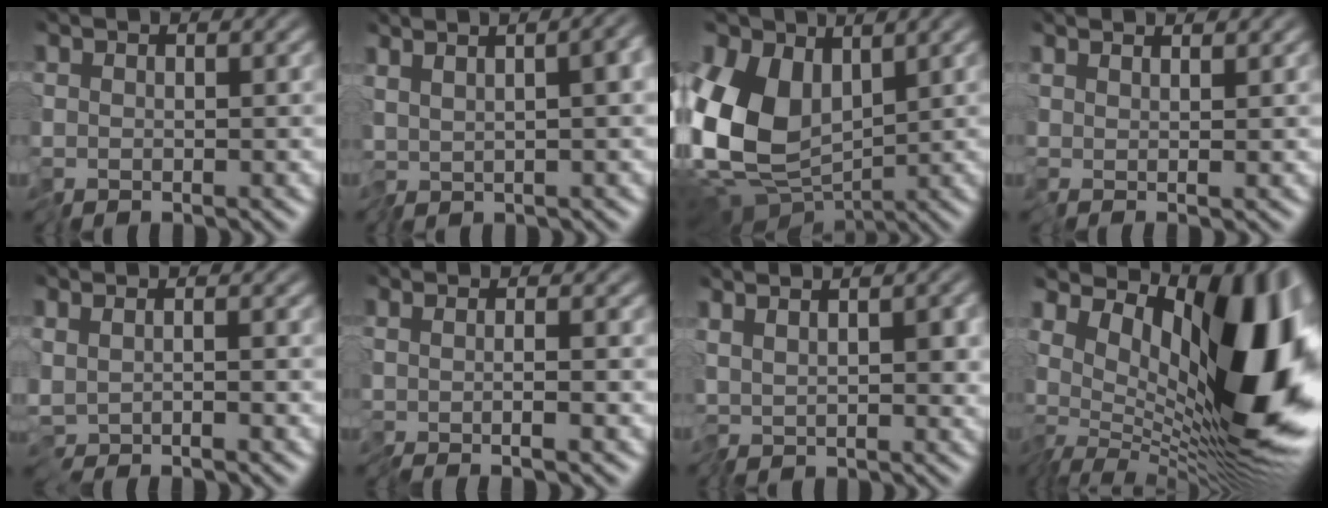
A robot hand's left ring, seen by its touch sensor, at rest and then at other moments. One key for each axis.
{"total": 7.2, "fx": 1.5, "fy": 2.9, "fz": 6.4, "tx": -0.099, "ty": 0.023, "tz": 0.028}
{"total": 9.2, "fx": 0.2, "fy": 6.4, "fz": 6.6, "tx": -0.149, "ty": -0.012, "tz": -0.010}
{"total": 1.4, "fx": 1.3, "fy": -0.5, "fz": 0.3, "tx": -0.007, "ty": 0.003, "tz": 0.020}
{"total": 1.2, "fx": -0.4, "fy": 0.4, "fz": 1.1, "tx": -0.023, "ty": -0.004, "tz": -0.001}
{"total": 2.1, "fx": 0.2, "fy": 0.5, "fz": 2.1, "tx": -0.017, "ty": 0.012, "tz": -0.018}
{"total": 3.1, "fx": 0.7, "fy": 0.9, "fz": 2.8, "tx": -0.049, "ty": 0.003, "tz": 0.010}
{"total": 15.4, "fx": 2.3, "fy": 7.8, "fz": 13.1, "tx": -0.178, "ty": 0.010, "tz": 0.022}